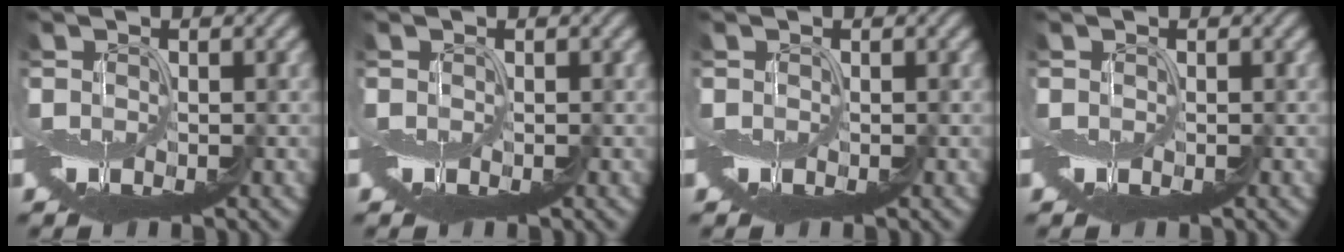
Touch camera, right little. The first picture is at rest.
{"total": 0.0}
{"total": 0.0}
{"total": 0.0}